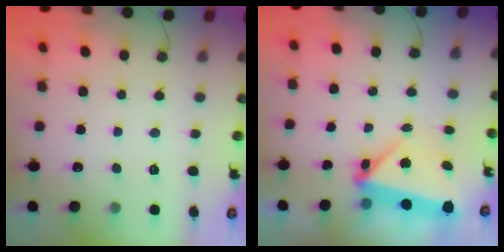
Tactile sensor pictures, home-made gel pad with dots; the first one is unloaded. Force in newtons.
{"total": 9.3, "press": 5.8, "slide": 7.3}